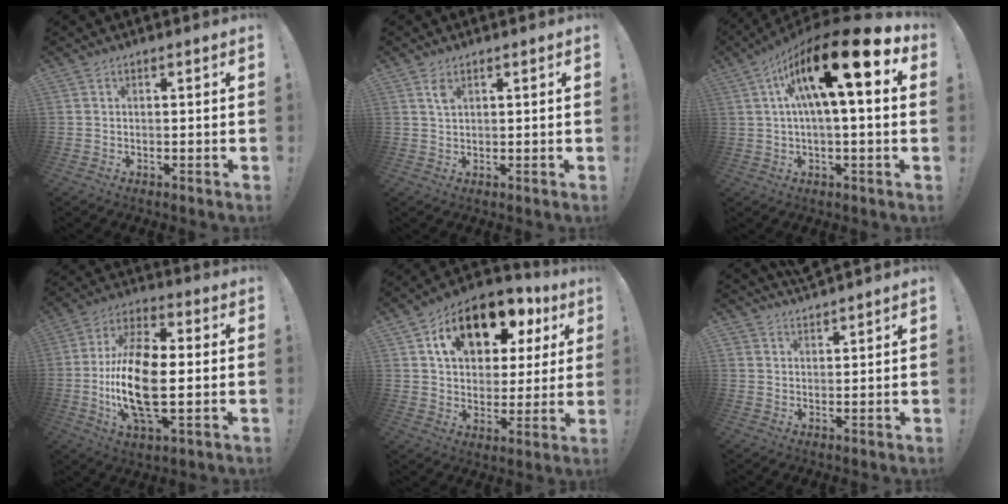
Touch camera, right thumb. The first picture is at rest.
{"total": 2.8, "force": [1.4, 1.3, 2.0], "torque": [-0.028, -0.005, 0.023]}
{"total": 18.2, "force": [6.6, 3.6, 16.6], "torque": [-0.277, -0.039, 0.100]}
{"total": 19.5, "force": [-1.7, 9.0, 17.2], "torque": [-0.340, -0.004, -0.032]}
{"total": 17.3, "force": [9.1, 10.0, 10.8], "torque": [-0.172, -0.040, 0.157]}
{"total": 3.4, "force": [3.3, 0.9, -0.1], "torque": [0.008, -0.026, 0.063]}